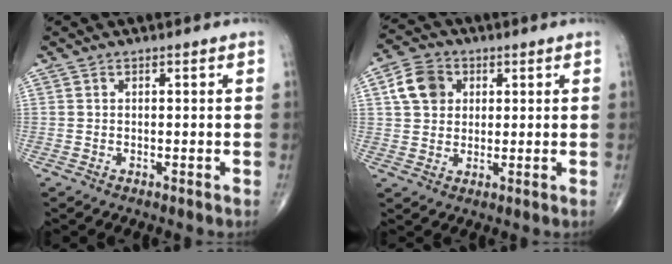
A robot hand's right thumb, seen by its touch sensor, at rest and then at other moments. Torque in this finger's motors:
{"motor_torque": [0.04, 0.06, 0.05, -0.03, 0.04]}